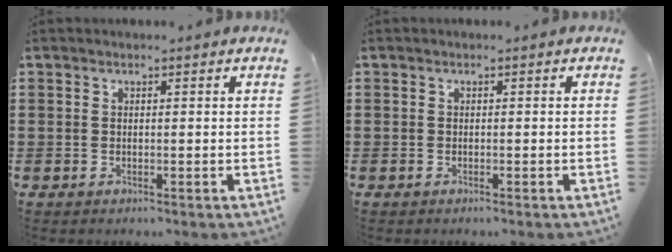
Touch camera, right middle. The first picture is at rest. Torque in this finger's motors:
{"motor_torque": [0.03, 0.03, 0.00, 0.00]}